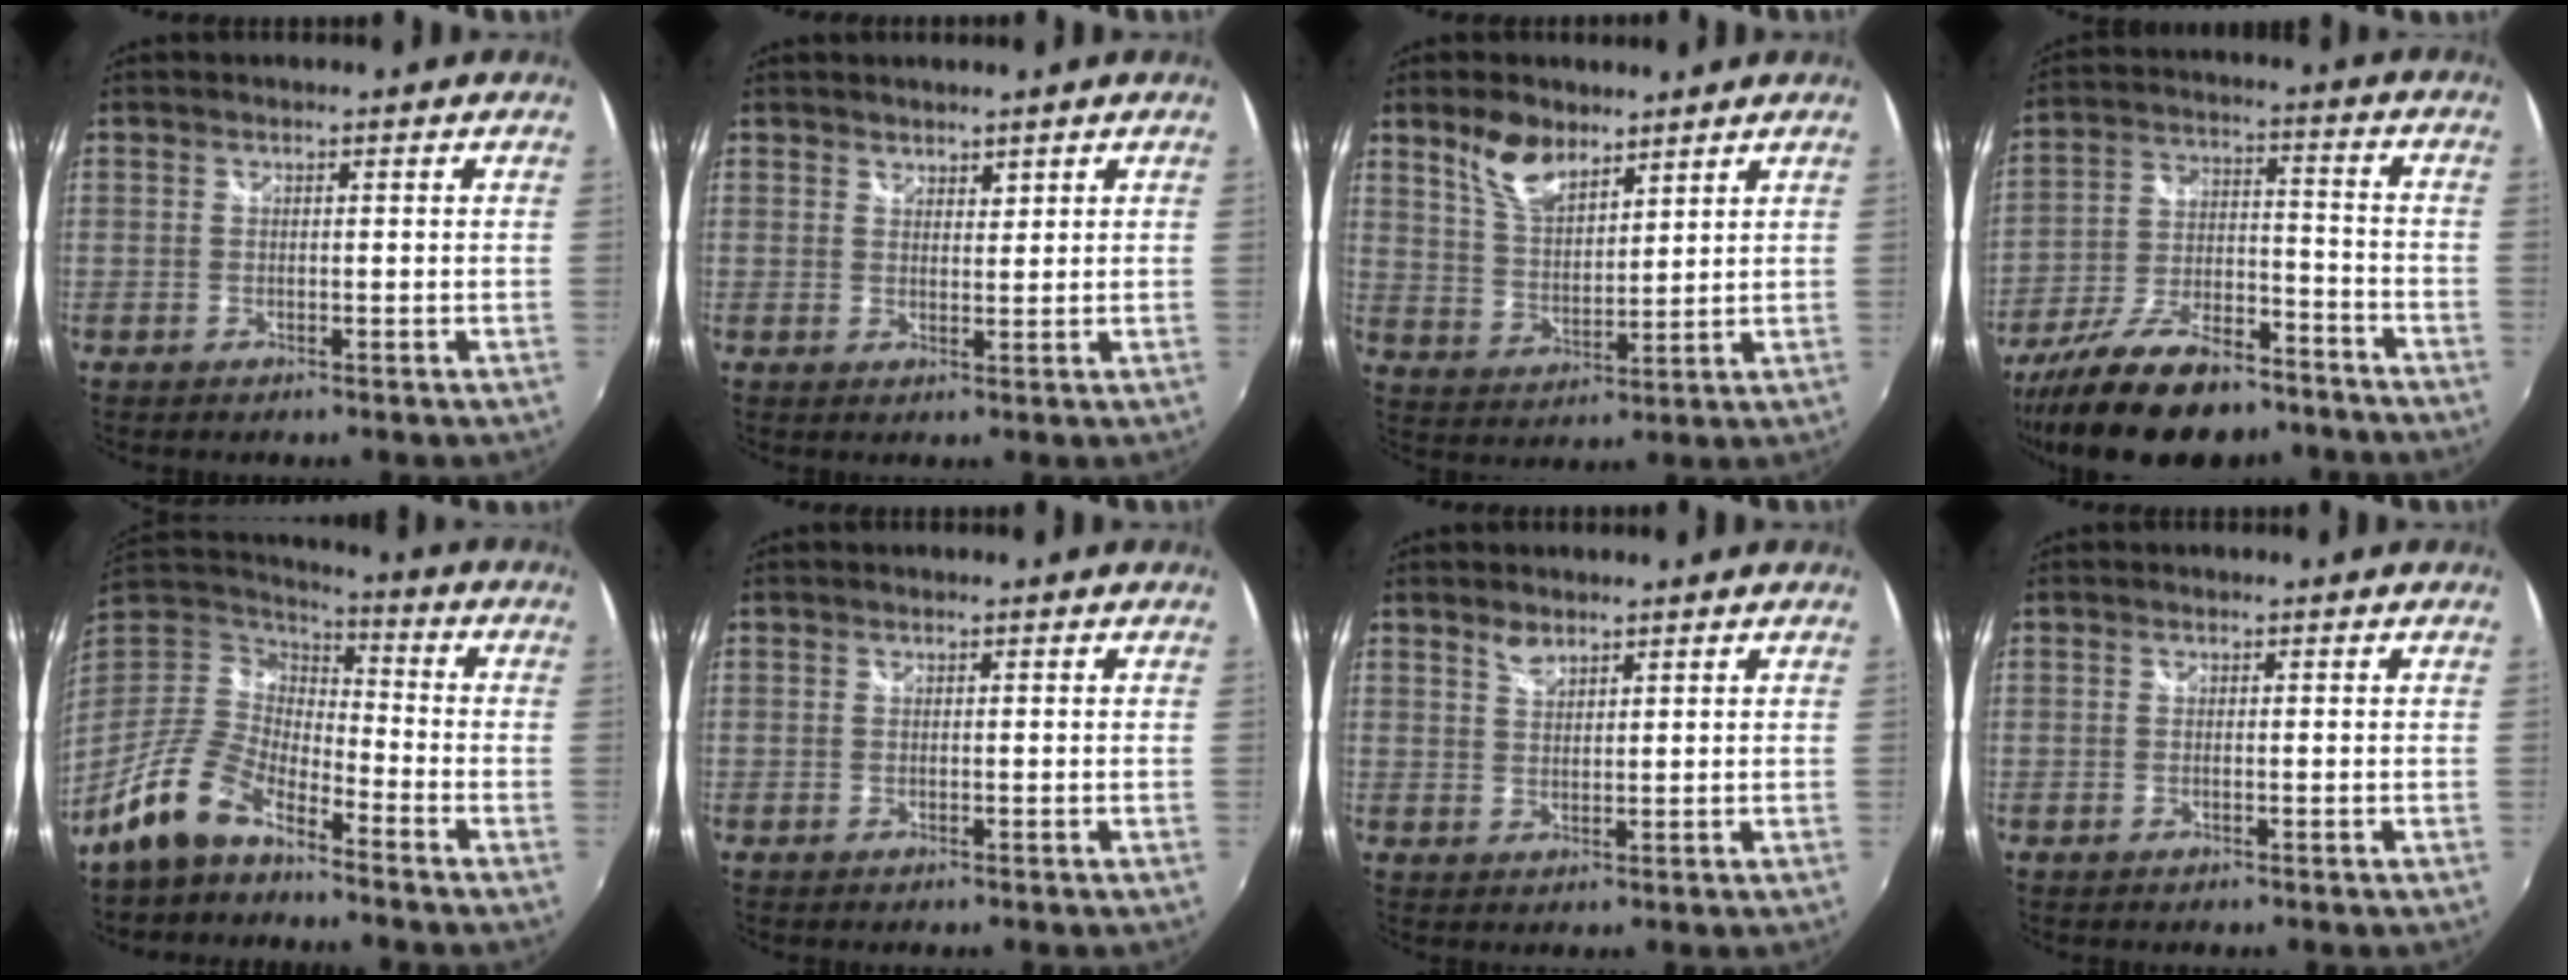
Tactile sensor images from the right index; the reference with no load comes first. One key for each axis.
{"total": 1.8, "fx": 1.5, "fy": 0.8, "fz": 0.2, "tx": 0.003, "ty": 0.002, "tz": 0.026}
{"total": 8.4, "fx": 6.0, "fy": 3.8, "fz": 4.4, "tx": -0.081, "ty": 0.009, "tz": 0.119}
{"total": 21.1, "fx": -16.2, "fy": 7.8, "fz": 11.0, "tx": -0.209, "ty": -0.015, "tz": -0.255}
{"total": 11.8, "fx": -8.4, "fy": 4.8, "fz": 6.7, "tx": -0.146, "ty": 0.005, "tz": -0.167}
{"total": 0.0}
{"total": 2.4, "fx": 1.9, "fy": 1.0, "fz": 1.0, "tx": -0.016, "ty": 0.001, "tz": 0.035}
{"total": 0.6, "fx": -0.4, "fy": -0.1, "fz": 0.5, "tx": -0.008, "ty": -0.001, "tz": -0.006}